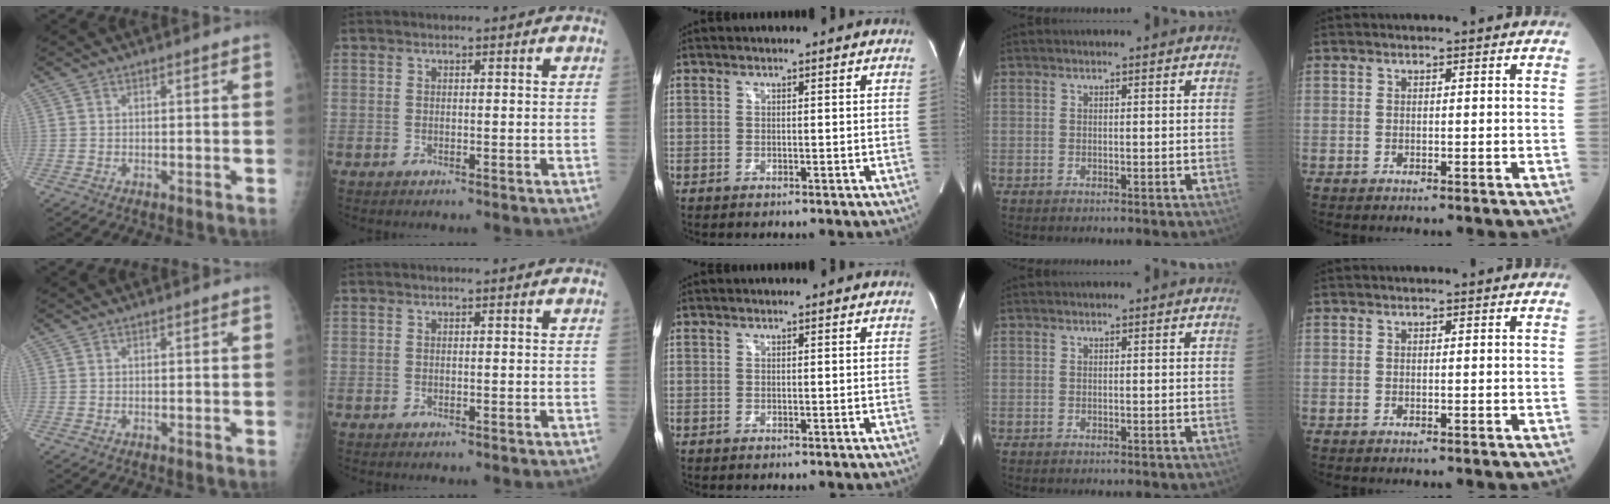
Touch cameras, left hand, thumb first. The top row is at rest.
{}